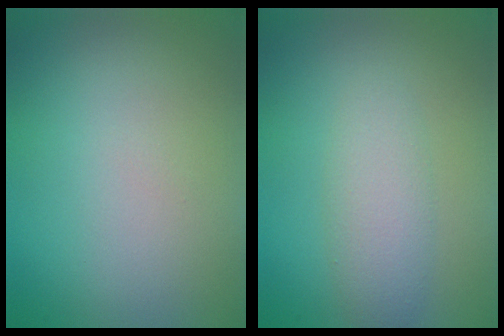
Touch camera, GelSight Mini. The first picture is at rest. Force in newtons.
{"total": 2.7, "press": 2.7, "slide": 0.1}